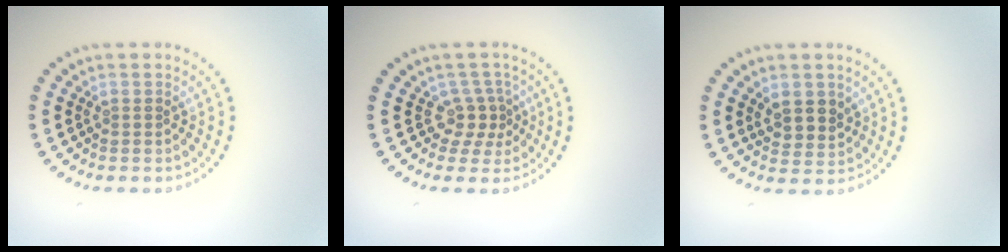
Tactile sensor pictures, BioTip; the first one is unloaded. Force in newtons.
{"total": 2.4, "press": 1.6, "slide": 1.8}
{"total": 2.5, "press": 2.3, "slide": 0.9}